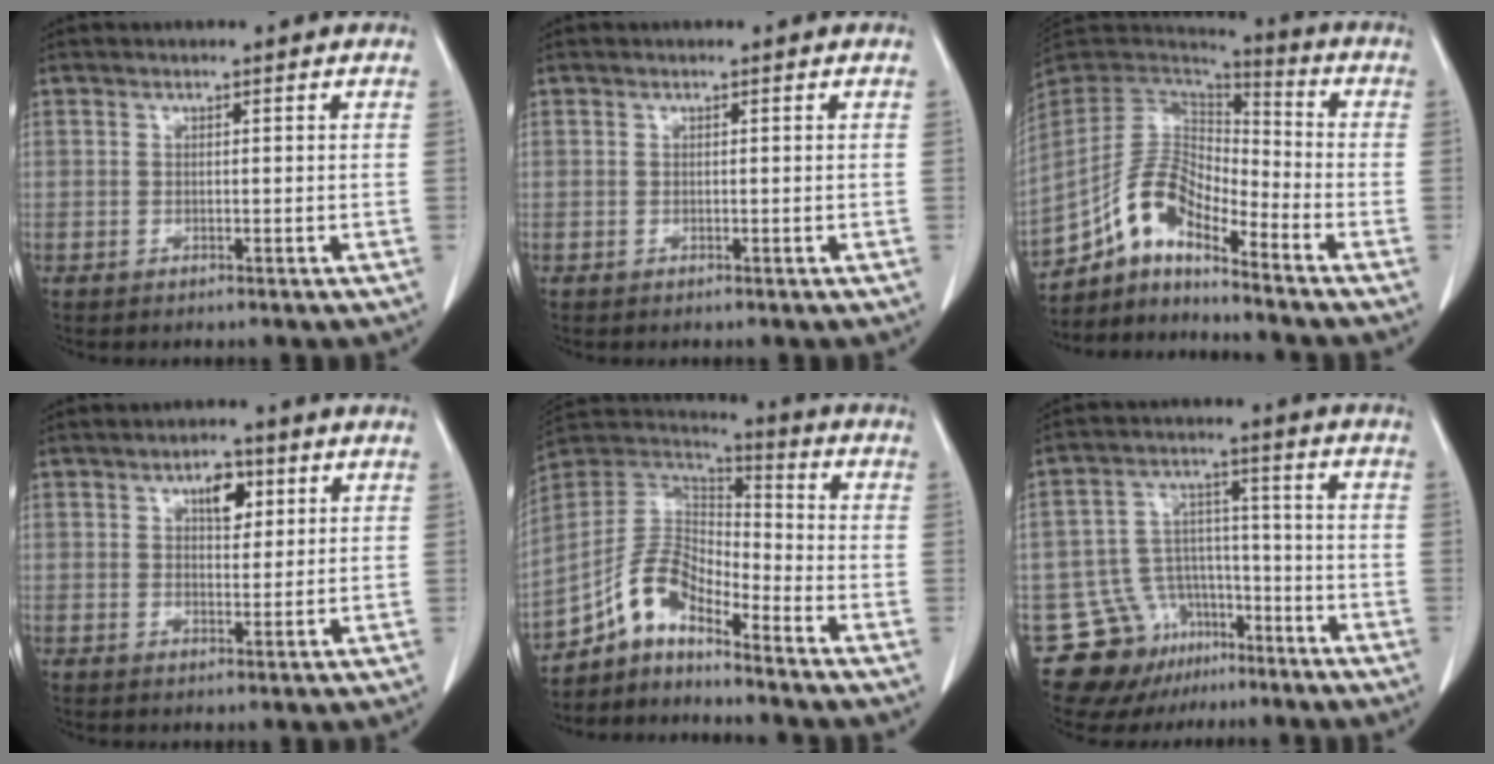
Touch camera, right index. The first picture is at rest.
{"total": 0.0}
{"total": 11.6, "force": [-8.7, 3.4, 6.7], "torque": [-0.135, 0.037, -0.166]}
{"total": 4.4, "force": [1.9, 2.2, 3.2], "torque": [-0.049, 0.006, 0.030]}
{"total": 9.4, "force": [-7.3, 3.0, 5.1], "torque": [-0.108, 0.037, -0.140]}
{"total": 12.4, "force": [-8.3, 8.7, 2.8], "torque": [-0.051, 0.054, -0.126]}